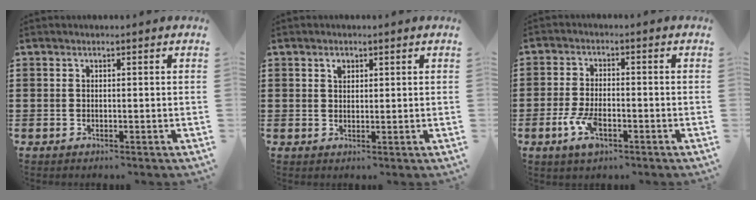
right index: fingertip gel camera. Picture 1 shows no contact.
{"total": 1.5, "force": [0.8, 1.0, 0.8], "torque": [-0.018, 0.005, 0.015]}
{"total": 5.1, "force": [-2.1, 2.3, 4.1], "torque": [-0.097, -0.006, -0.042]}